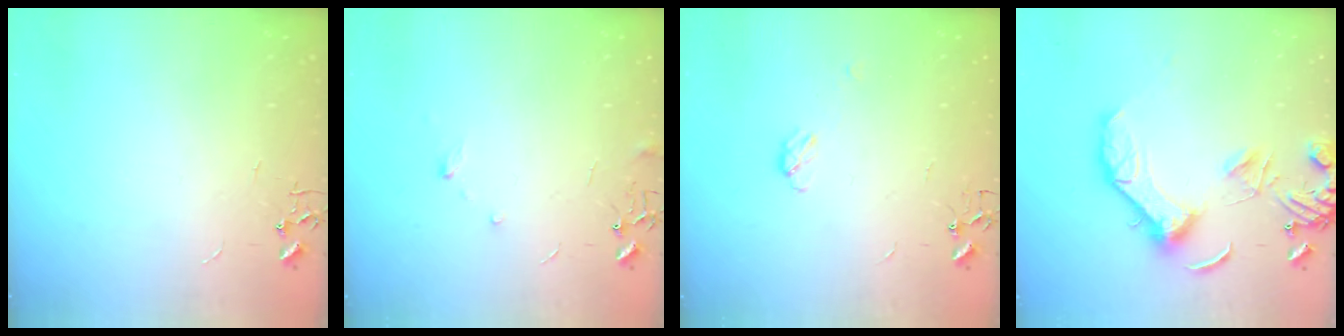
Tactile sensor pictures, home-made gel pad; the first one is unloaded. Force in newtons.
{"total": 5.7, "press": 5.6, "slide": 0.5}
{"total": 3.9, "press": 3.9, "slide": 0.5}
{"total": 14.7, "press": 14.6, "slide": 1.9}